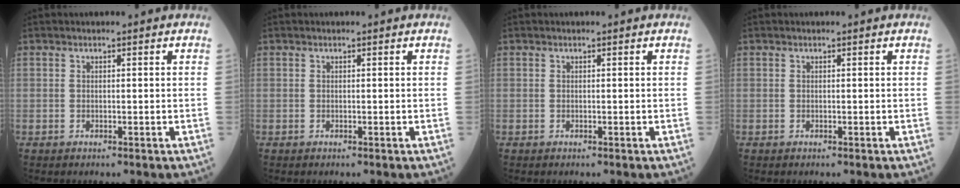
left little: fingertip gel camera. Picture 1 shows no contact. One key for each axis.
{"total": 0.0}
{"total": 0.0}
{"total": 0.0}